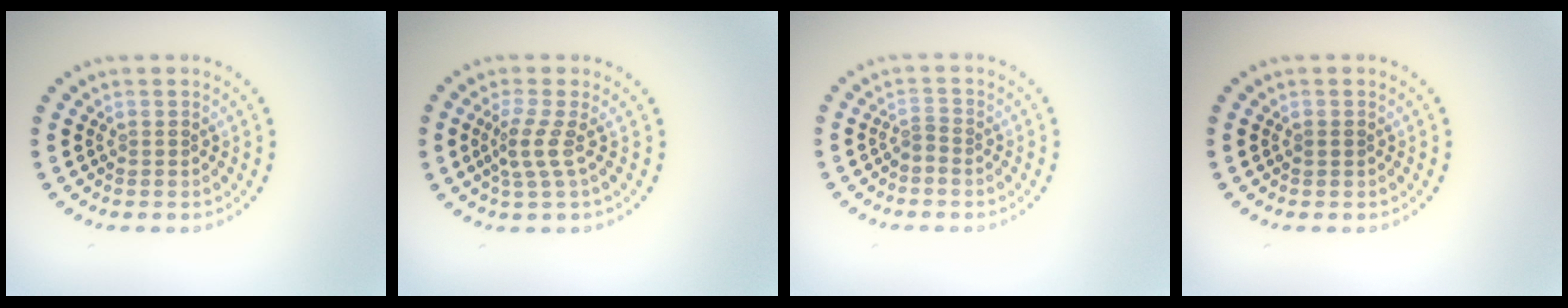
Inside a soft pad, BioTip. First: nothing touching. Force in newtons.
{"total": 2.4, "press": 1.6, "slide": 1.7}
{"total": 0.8, "press": 0.4, "slide": 0.7}
{"total": 0.7, "press": 0.7, "slide": 0.0}